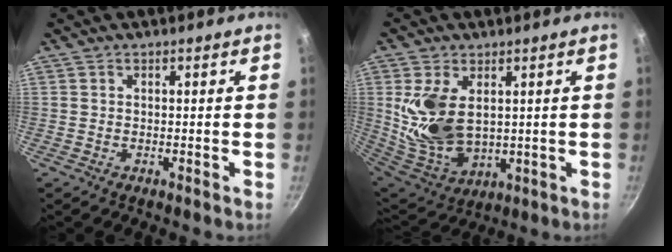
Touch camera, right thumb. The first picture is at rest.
{"total": 14.0, "force": [2.8, 8.7, 10.6], "torque": [-0.197, -0.037, 0.073]}